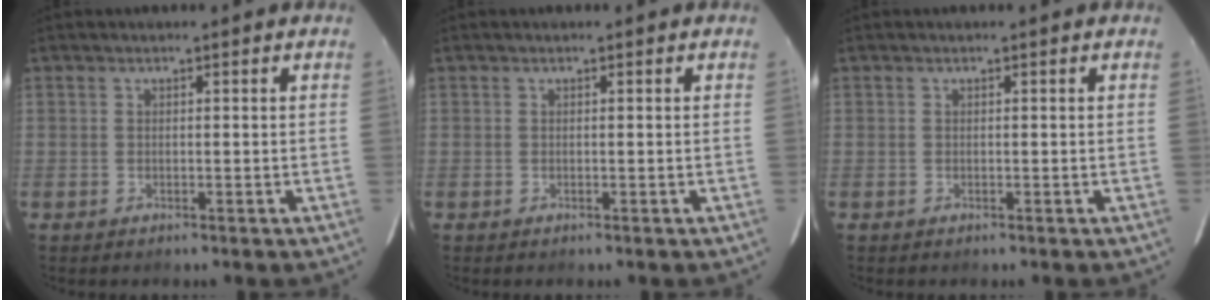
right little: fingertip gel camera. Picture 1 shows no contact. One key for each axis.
{"total": 0.0}
{"total": 0.0}